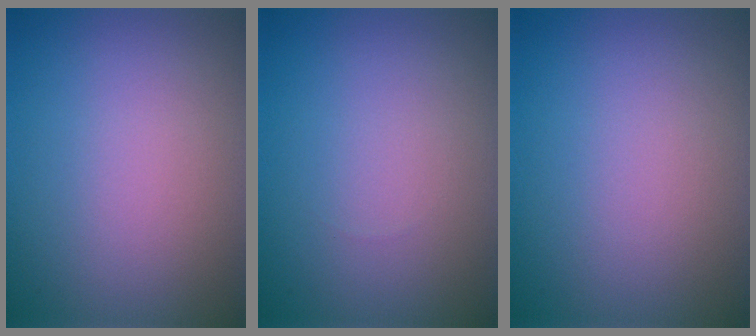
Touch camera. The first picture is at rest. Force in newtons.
{"total": 0.0}
{"total": 0.0}